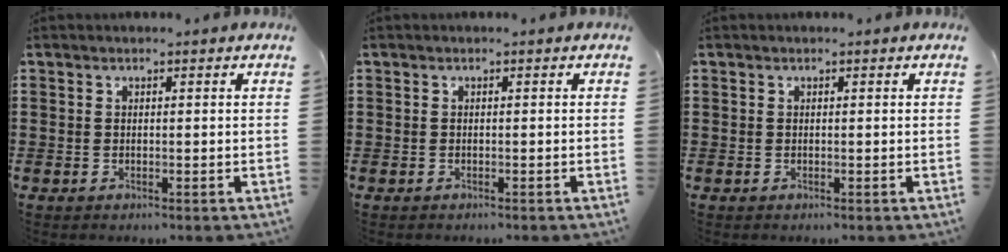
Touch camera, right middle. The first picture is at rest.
{"total": 0.0}
{"total": 0.0}